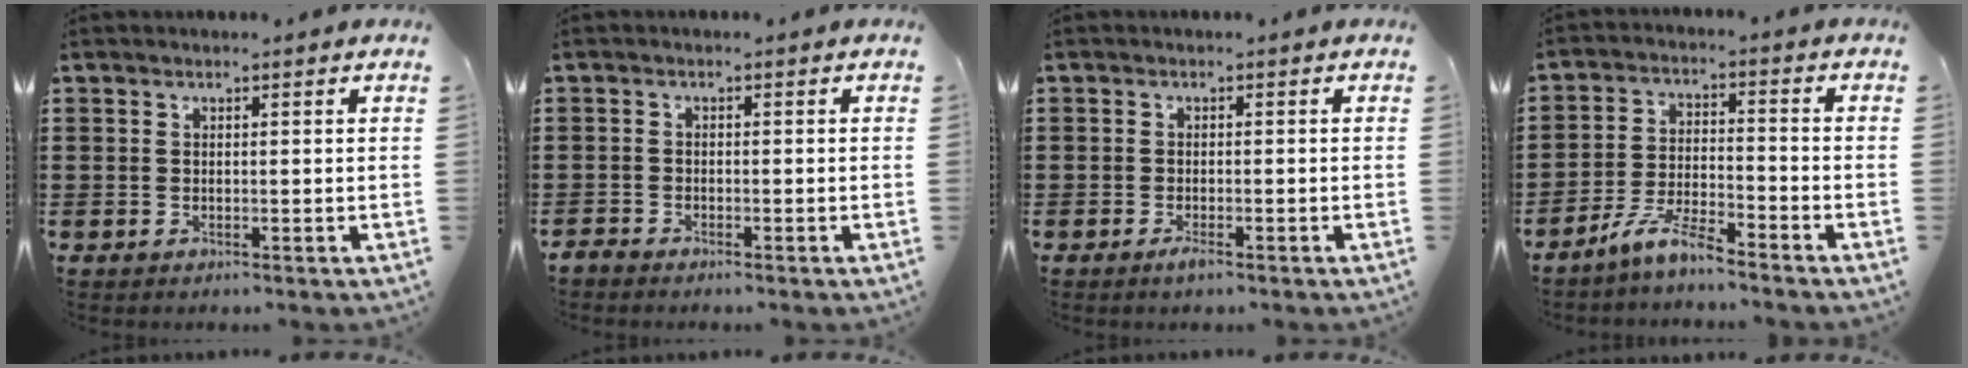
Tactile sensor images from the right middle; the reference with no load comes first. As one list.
[{"total": 1.2, "force": [-1.1, 0.3, 0.1], "torque": [-0.007, 0.001, -0.024]}, {"total": 1.4, "force": [-0.9, 0.1, 1.0], "torque": [-0.017, -0.005, -0.016]}, {"total": 6.4, "force": [-5.6, 0.7, 3.2], "torque": [-0.077, -0.006, -0.111]}]